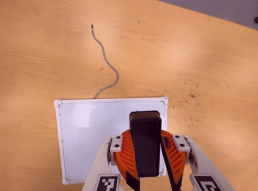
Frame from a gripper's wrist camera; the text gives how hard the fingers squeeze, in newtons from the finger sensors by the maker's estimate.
{"total": 11.0, "left": 10.4, "right": 11.5}